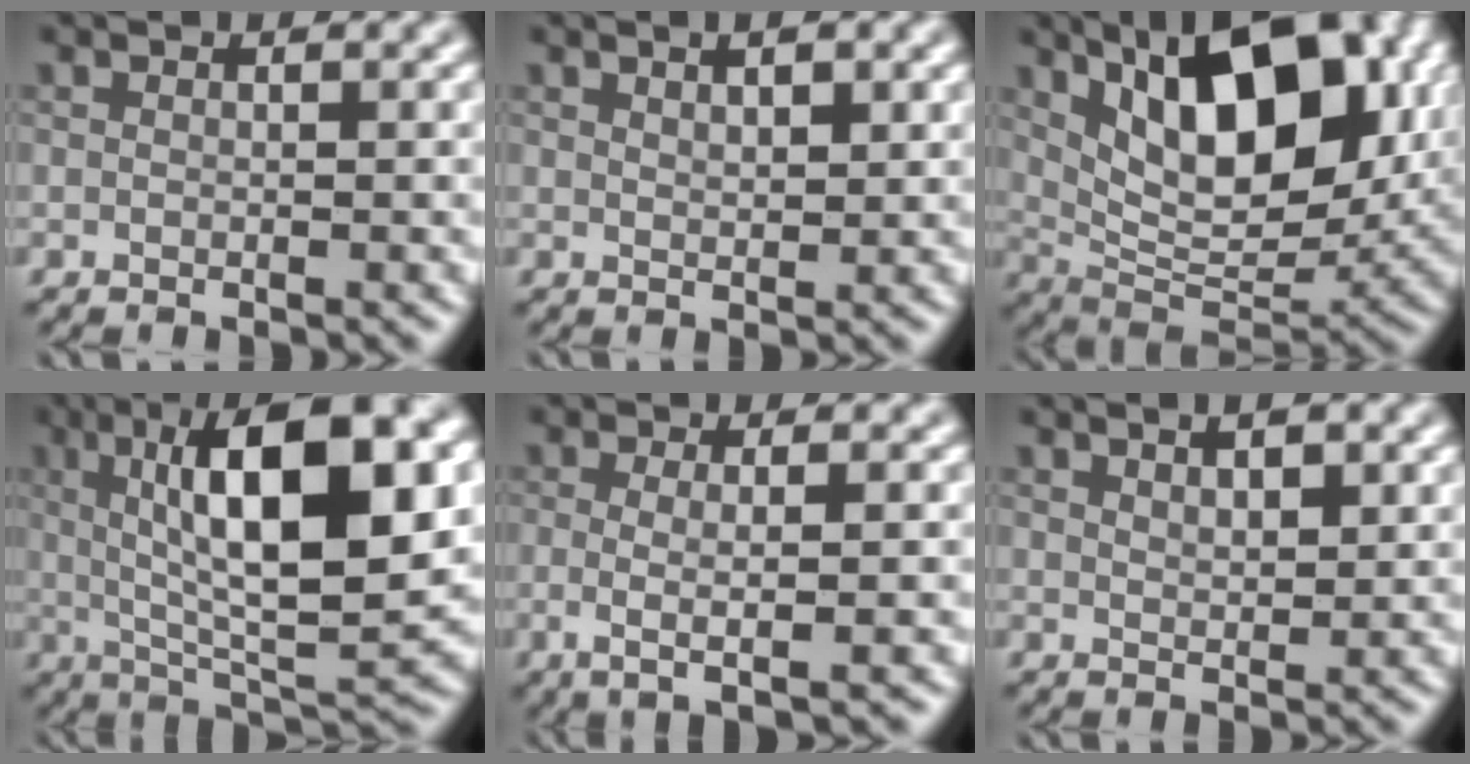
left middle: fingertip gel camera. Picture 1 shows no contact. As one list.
[{"total": 1.4, "force": [0.8, 0.4, 1.1], "torque": [-0.014, 0.001, 0.019]}, {"total": 12.8, "force": [4.1, 6.3, 10.4], "torque": [-0.152, 0.002, 0.076]}, {"total": 13.3, "force": [2.3, 3.9, 12.5], "torque": [-0.184, 0.009, 0.036]}, {"total": 2.9, "force": [-0.8, 0.6, 2.7], "torque": [-0.049, -0.004, -0.011]}, {"total": 1.8, "force": [1.0, 0.6, 1.4], "torque": [-0.020, 0.001, 0.022]}]